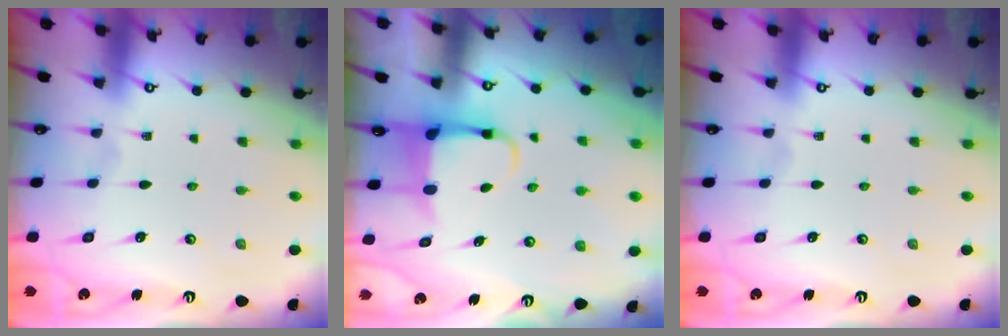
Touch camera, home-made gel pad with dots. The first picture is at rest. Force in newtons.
{"total": 4.5, "press": 4.5, "slide": 0.3}
{"total": 0.0}